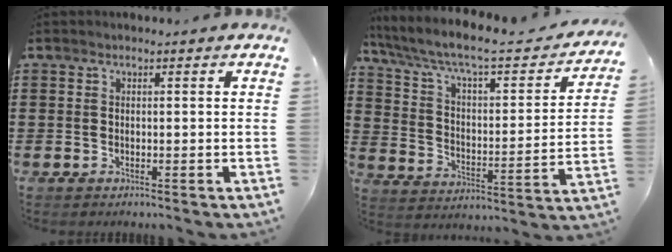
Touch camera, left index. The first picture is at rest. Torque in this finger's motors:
{"motor_torque": [2.14, 0.00, 0.56, 0.19]}